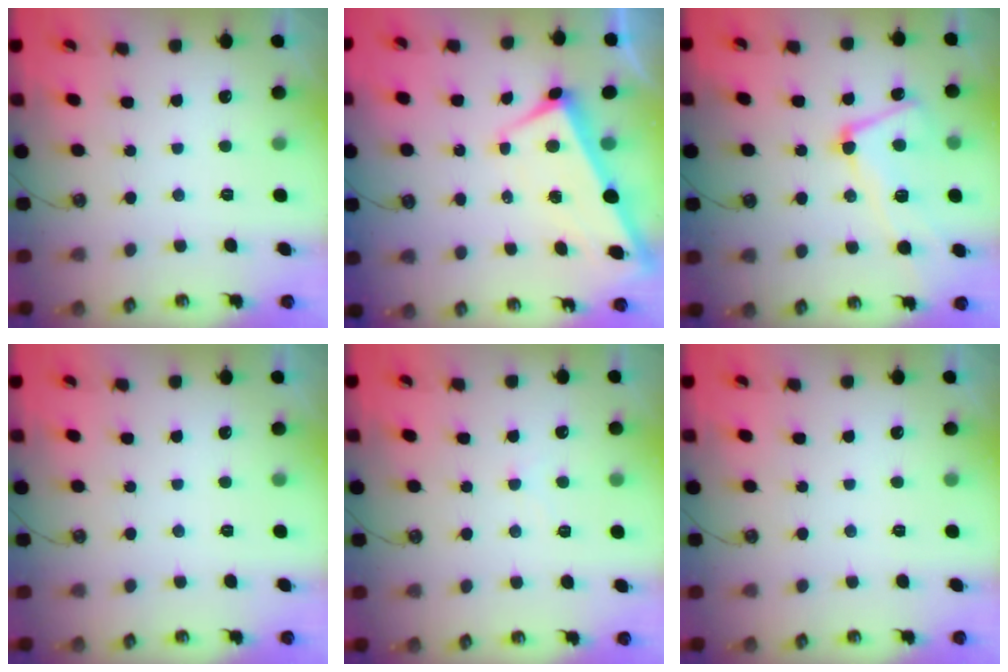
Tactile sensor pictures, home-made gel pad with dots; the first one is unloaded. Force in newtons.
{"total": 1.6, "press": 1.3, "slide": 1.0}
{"total": 6.2, "press": 6.1, "slide": 1.1}
{"total": 0.0}
{"total": 1.0, "press": 1.0, "slide": 0.3}
{"total": 0.0}